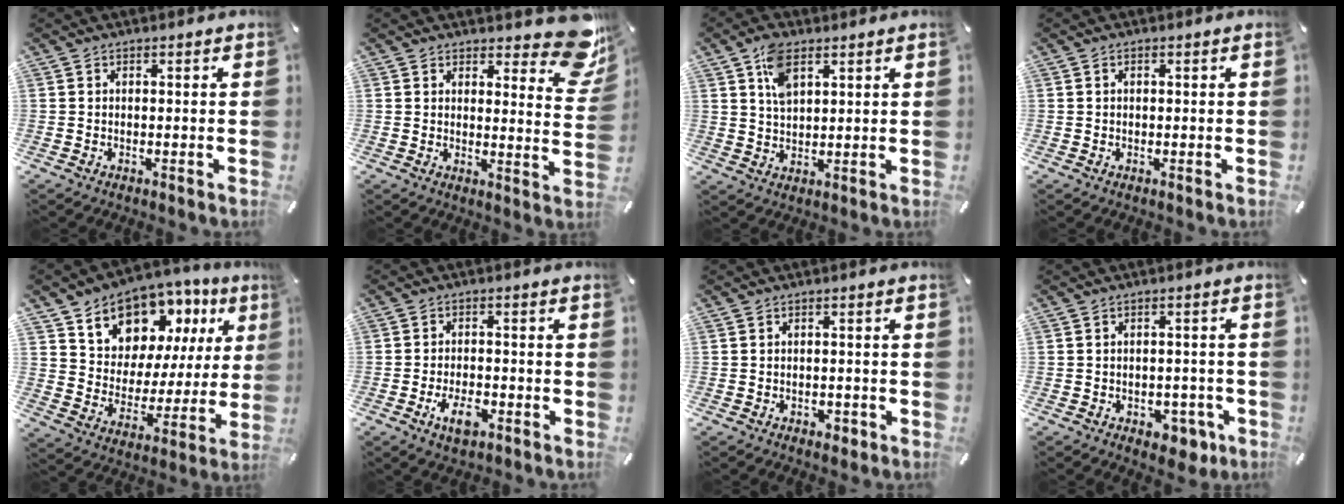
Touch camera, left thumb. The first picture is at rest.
{"total": 10.5, "force": [7.4, 4.4, 6.1], "torque": [-0.054, -0.058, 0.129]}
{"total": 6.7, "force": [3.5, 3.6, 4.4], "torque": [-0.082, 0.000, 0.062]}
{"total": 0.6, "force": [0.1, 0.5, 0.4], "torque": [-0.009, 0.004, 0.001]}
{"total": 11.5, "force": [8.3, 7.7, 1.7], "torque": [-0.037, -0.083, 0.154]}
{"total": 6.1, "force": [-3.0, 3.1, 4.3], "torque": [-0.091, 0.010, -0.057]}
{"total": 2.1, "force": [-0.9, 1.6, 1.0], "torque": [-0.018, 0.004, -0.018]}
{"total": 5.6, "force": [-2.7, 3.7, 3.3], "torque": [-0.040, 0.016, -0.046]}